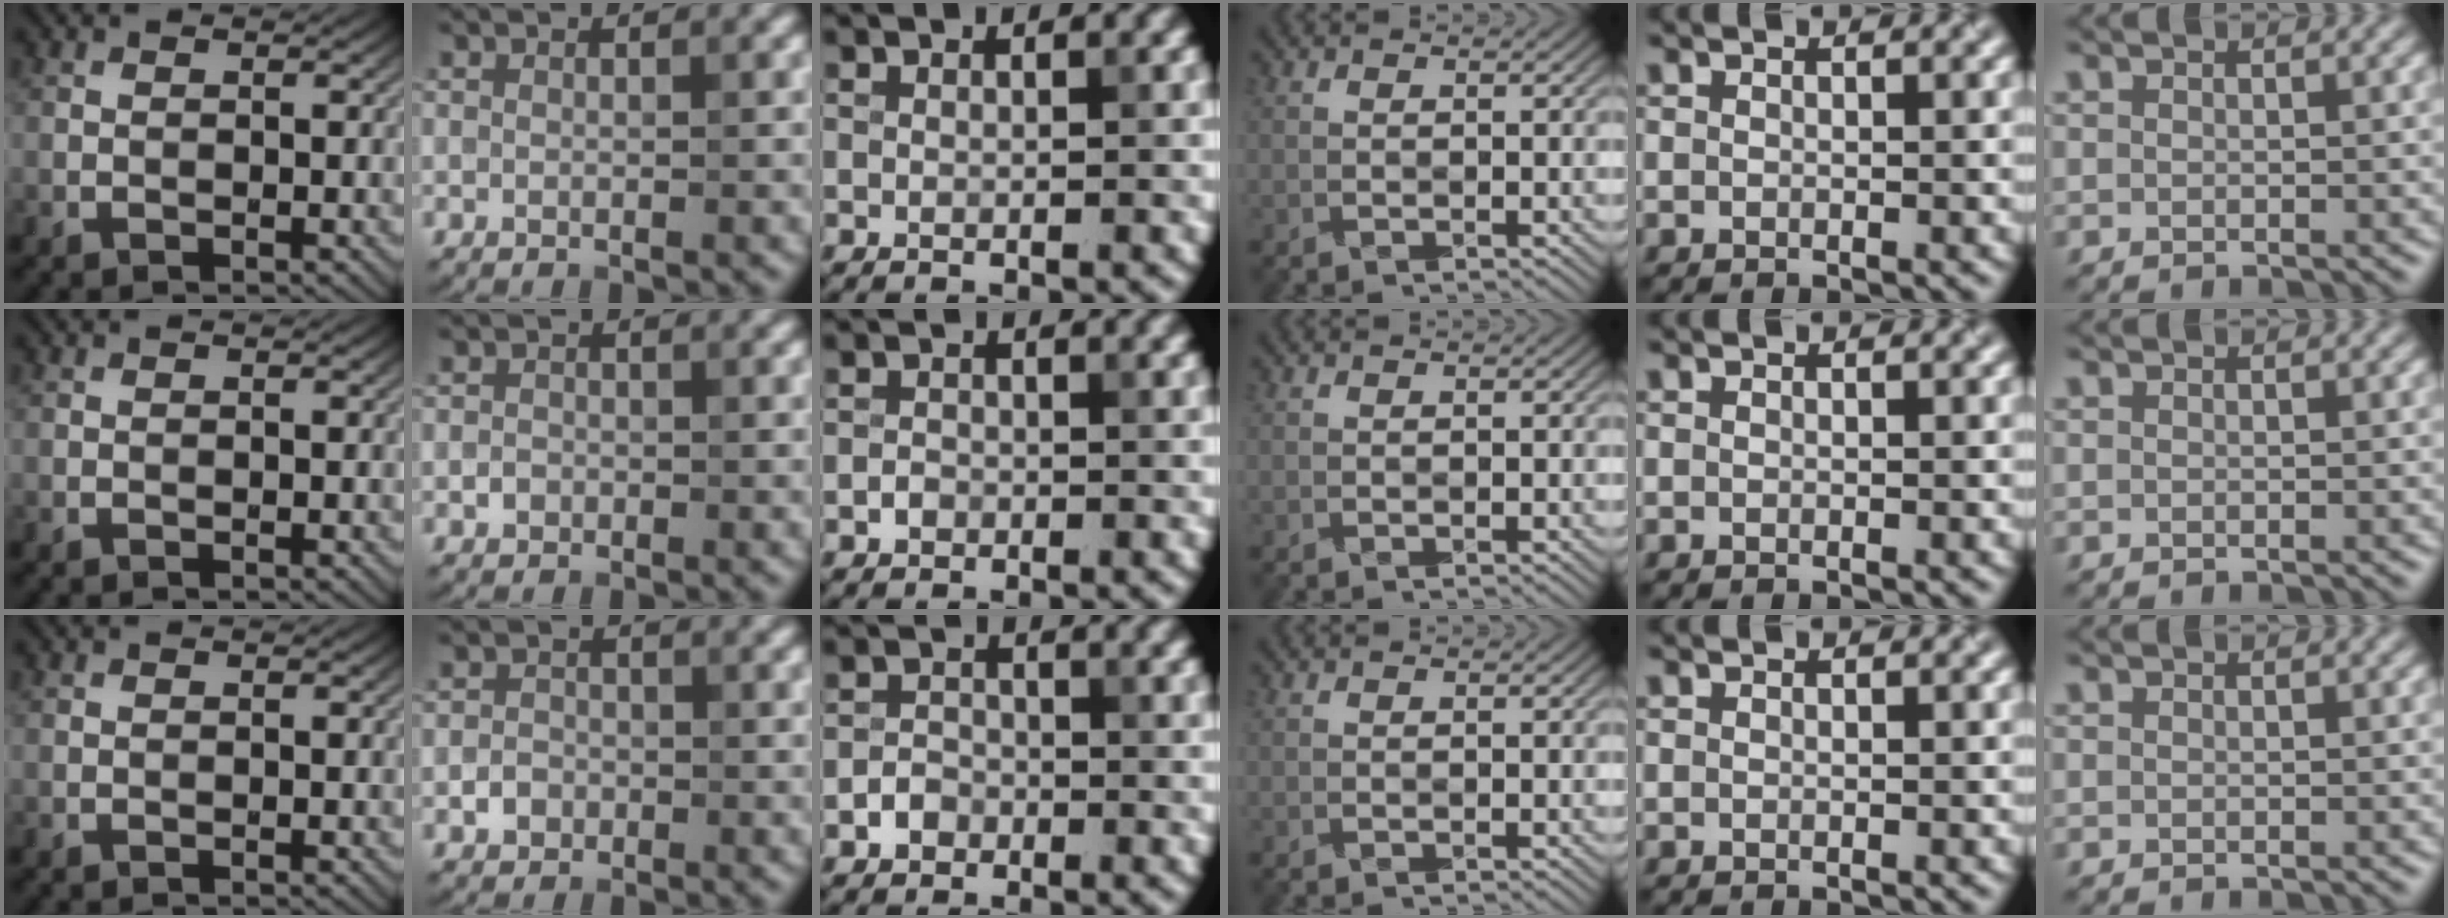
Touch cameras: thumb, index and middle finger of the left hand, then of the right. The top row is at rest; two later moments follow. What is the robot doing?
{"motion": "fold", "object": "paper towel"}